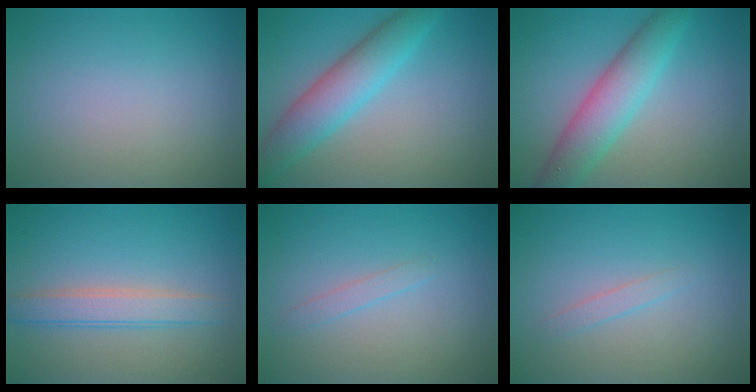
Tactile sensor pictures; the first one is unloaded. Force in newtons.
{"total": 4.6, "press": 4.6, "slide": 0.2}
{"total": 5.4, "press": 5.4, "slide": 0.0}
{"total": 2.9, "press": 2.9, "slide": 0.1}
{"total": 0.9, "press": 0.9, "slide": 0.2}
{"total": 1.0, "press": 1.0, "slide": 0.1}